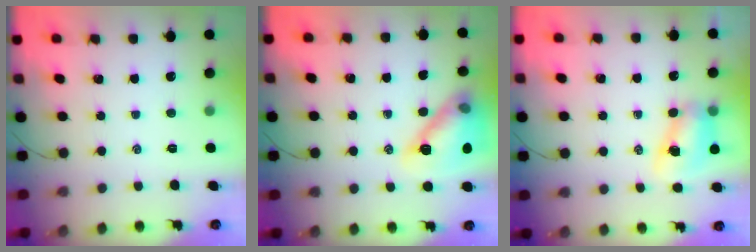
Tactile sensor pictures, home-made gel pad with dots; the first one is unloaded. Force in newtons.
{"total": 14.6, "press": 14.6, "slide": 0.8}
{"total": 8.4, "press": 8.3, "slide": 1.1}